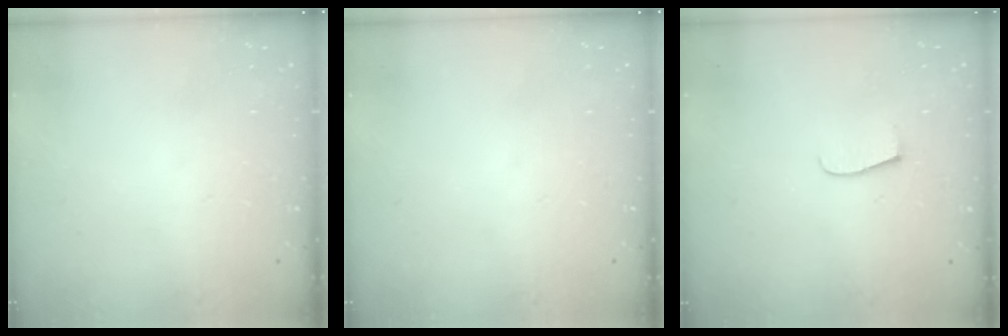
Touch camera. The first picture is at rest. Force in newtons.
{"total": 0.0}
{"total": 5.9, "press": 5.9, "slide": 0.4}